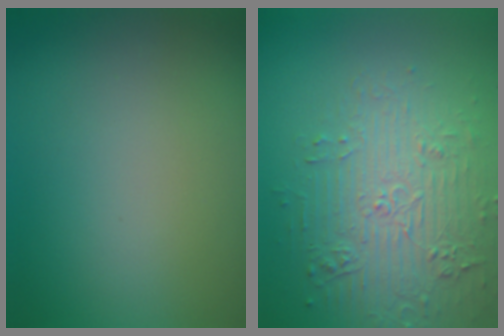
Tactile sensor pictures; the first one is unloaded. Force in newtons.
{"total": 5.1, "press": 4.4, "slide": 2.7}